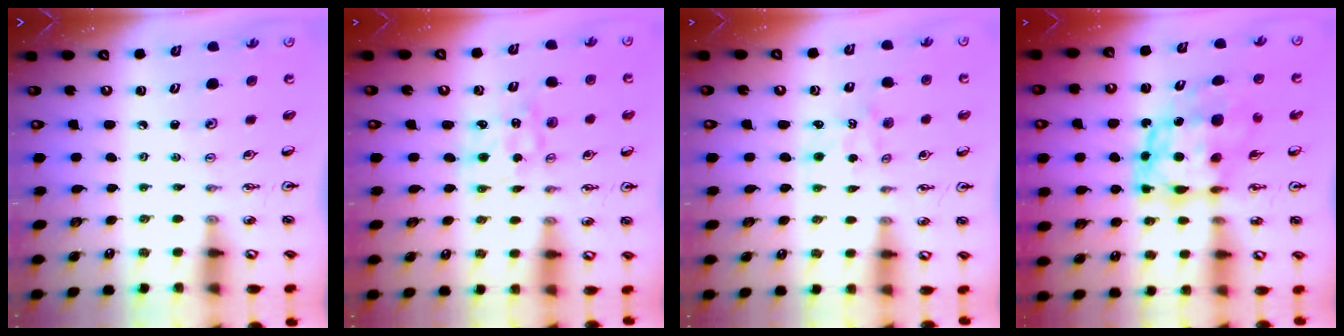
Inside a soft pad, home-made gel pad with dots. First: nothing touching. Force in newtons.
{"total": 1.4, "press": 1.4, "slide": 0.0}
{"total": 1.1, "press": 0.9, "slide": 0.6}
{"total": 9.2, "press": 9.2, "slide": 0.9}